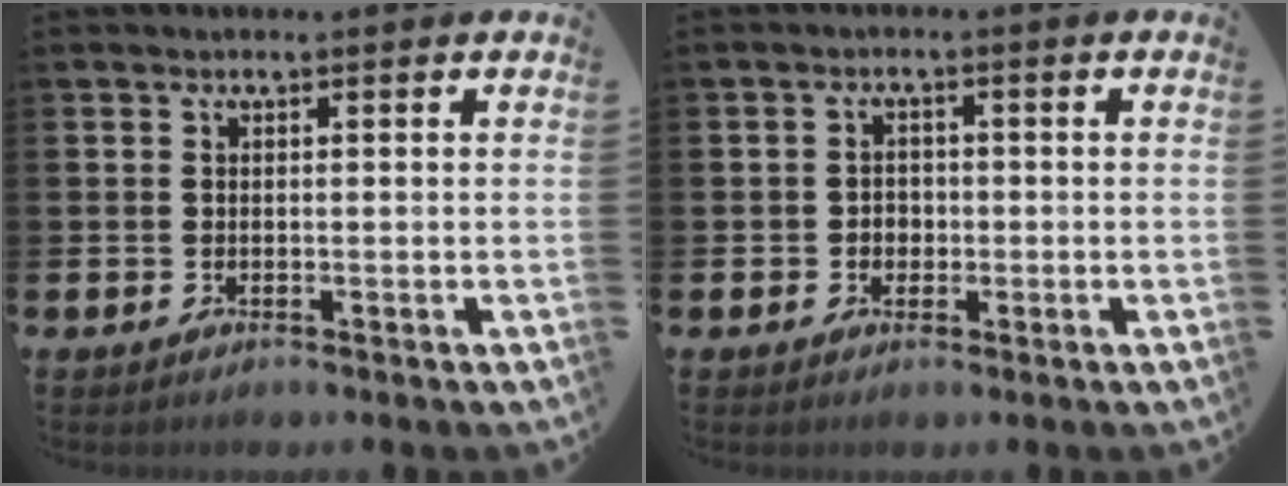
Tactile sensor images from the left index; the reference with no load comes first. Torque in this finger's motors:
{"motor_torque": [0.16, -0.03, 0.03, 0.02]}